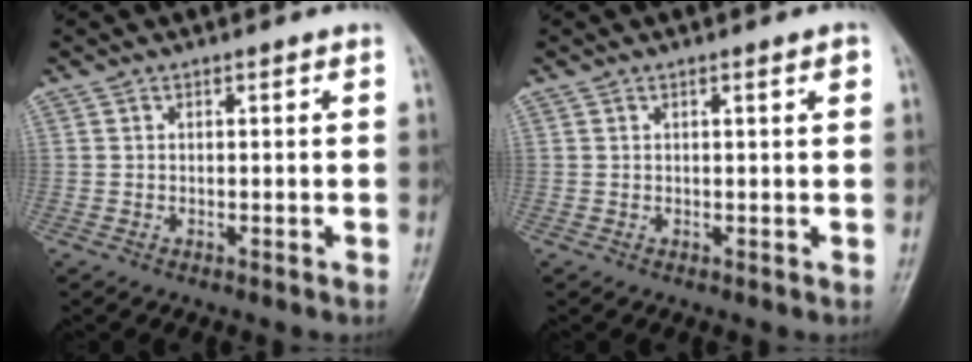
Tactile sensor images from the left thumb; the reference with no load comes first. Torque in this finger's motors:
{"motor_torque": [-0.06, 0.01, 0.09, 0.11, -0.01]}